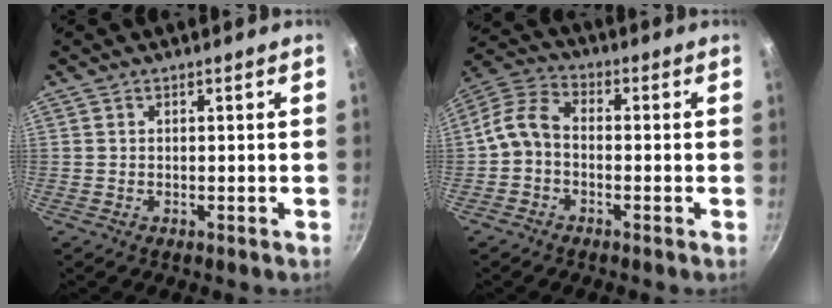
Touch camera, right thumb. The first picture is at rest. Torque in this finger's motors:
{"motor_torque": [-0.53, 0.36, -0.22, -0.25, 0.16]}